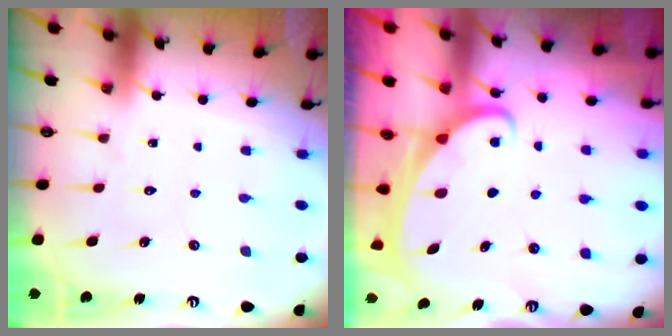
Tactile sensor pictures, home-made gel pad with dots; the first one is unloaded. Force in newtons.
{"total": 2.1, "press": 2.1, "slide": 0.3}